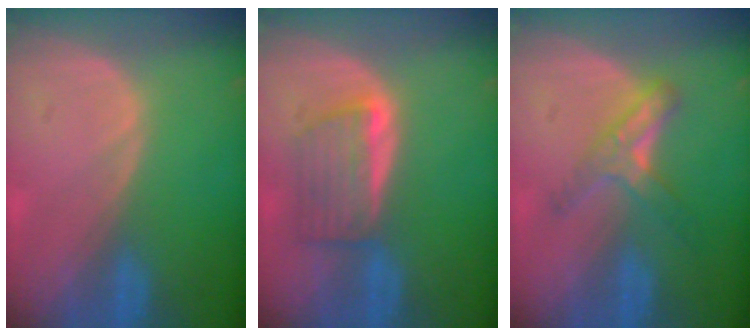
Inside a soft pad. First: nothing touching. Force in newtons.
{"total": 5.6, "press": 5.5, "slide": 1.4}
{"total": 5.4, "press": 5.0, "slide": 2.1}